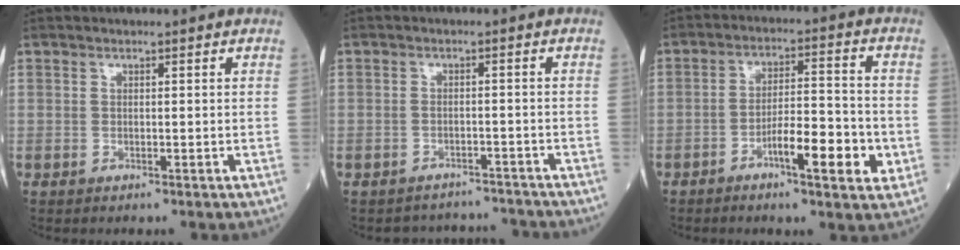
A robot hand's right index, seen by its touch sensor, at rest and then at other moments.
{"total": 5.6, "force": [-5.0, 1.8, -1.5], "torque": [0.027, 0.028, -0.067]}
{"total": 9.3, "force": [-3.5, 1.8, 8.4], "torque": [-0.134, 0.005, -0.058]}